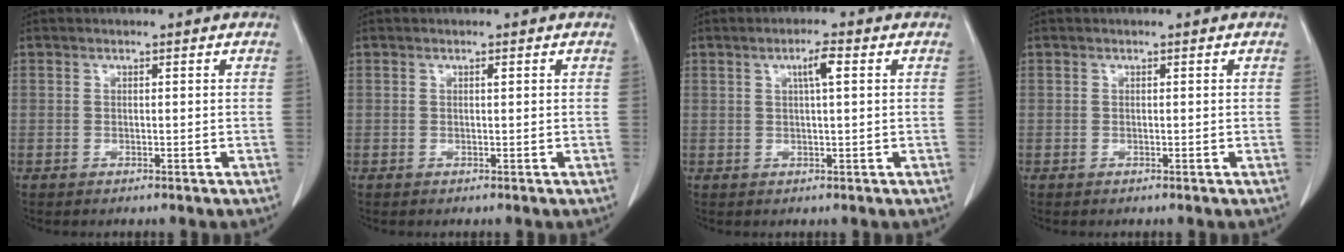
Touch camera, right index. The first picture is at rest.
{"total": 0.0}
{"total": 3.0, "force": [1.0, 0.2, 2.8], "torque": [-0.049, 0.004, 0.016]}
{"total": 0.0}